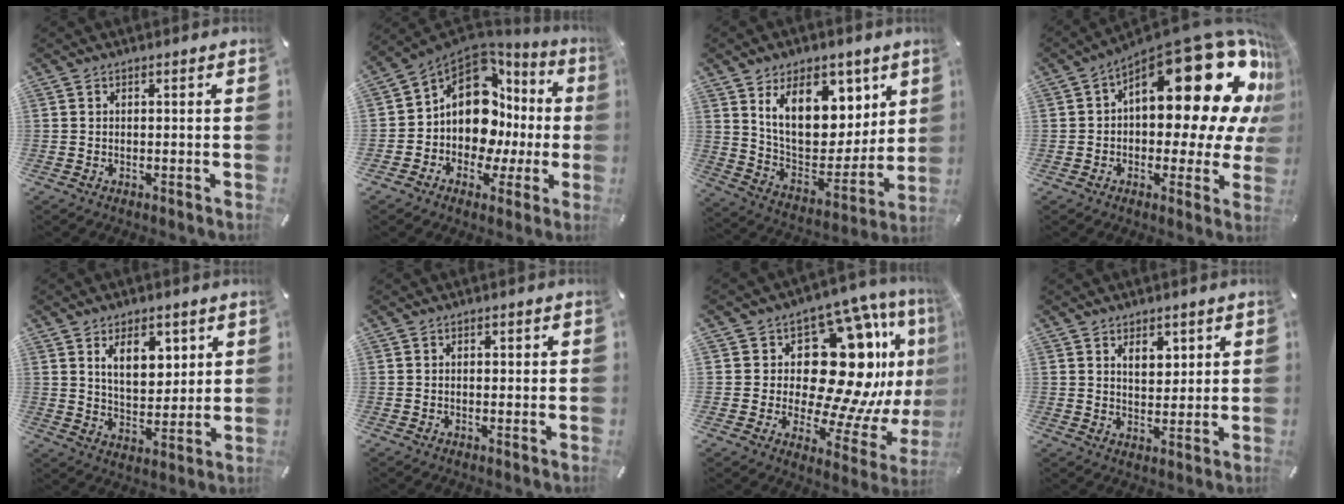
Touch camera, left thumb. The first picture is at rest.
{"total": 13.2, "force": [2.5, 10.2, 7.9], "torque": [-0.147, -0.042, 0.041]}
{"total": 17.3, "force": [9.0, 10.9, 10.0], "torque": [-0.150, -0.050, 0.165]}
{"total": 28.4, "force": [10.9, 13.0, 22.8], "torque": [-0.302, -0.095, 0.187]}
{"total": 9.8, "force": [4.8, 5.8, 6.3], "torque": [-0.094, -0.011, 0.081]}
{"total": 0.9, "force": [0.0, 0.6, 0.6], "torque": [-0.012, 0.004, -0.002]}
{"total": 23.4, "force": [6.1, 14.7, 17.3], "torque": [-0.232, -0.079, 0.130]}
{"total": 5.0, "force": [2.8, 3.3, 2.6], "torque": [-0.021, -0.011, 0.042]}